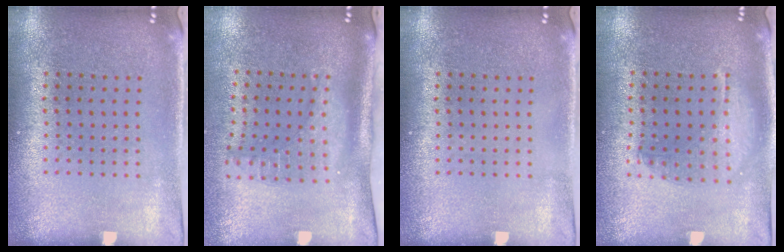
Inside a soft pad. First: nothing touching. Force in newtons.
{"total": 2.2, "press": 1.7, "slide": 1.5}
{"total": 0.0}
{"total": 1.4, "press": 1.3, "slide": 0.5}